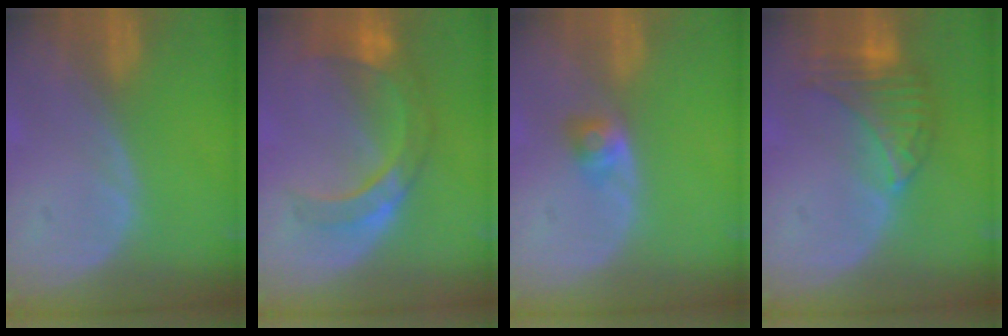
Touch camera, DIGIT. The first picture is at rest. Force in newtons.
{"total": 8.8, "press": 7.8, "slide": 4.1}
{"total": 2.7, "press": 2.4, "slide": 1.1}
{"total": 8.1, "press": 7.2, "slide": 3.6}